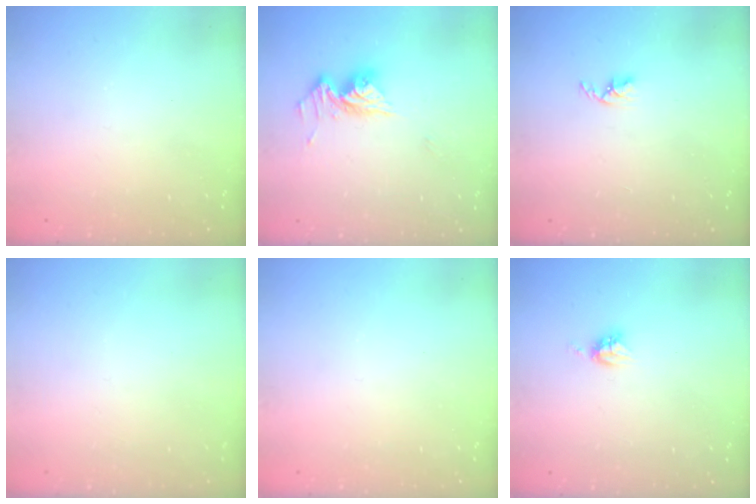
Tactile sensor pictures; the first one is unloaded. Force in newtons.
{"total": 11.2, "press": 11.1, "slide": 1.1}
{"total": 2.5, "press": 2.5, "slide": 0.4}
{"total": 0.0}
{"total": 0.0}
{"total": 4.4, "press": 4.4, "slide": 0.2}